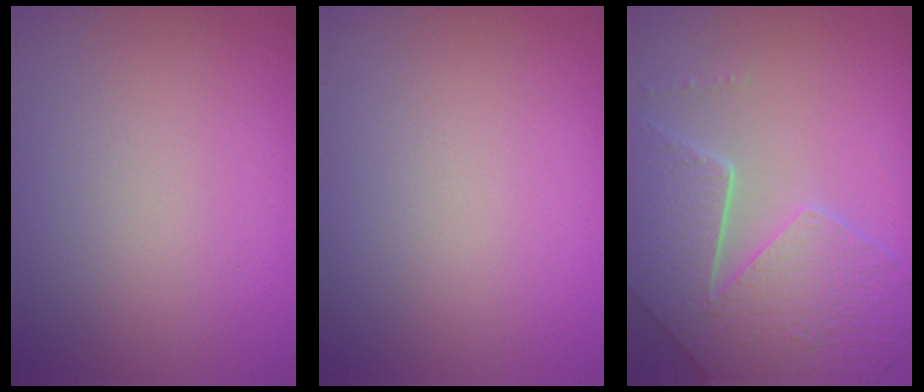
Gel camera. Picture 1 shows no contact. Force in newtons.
{"total": 0.0}
{"total": 8.5, "press": 6.1, "slide": 5.8}